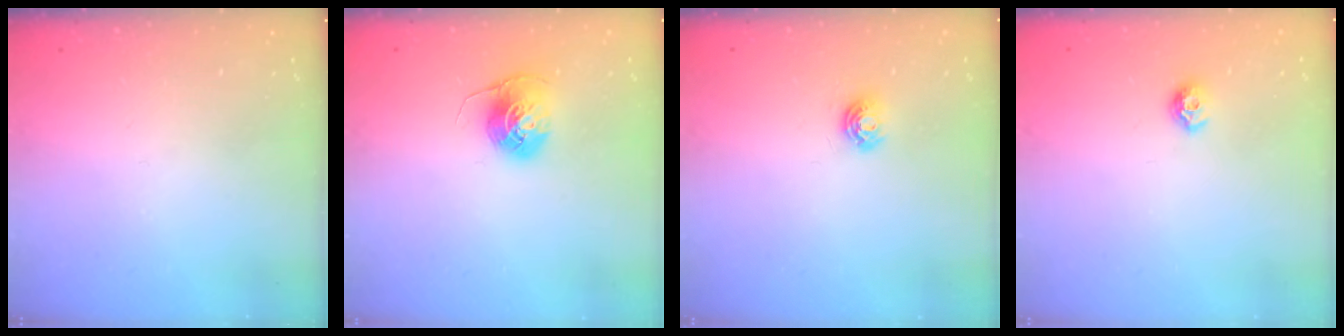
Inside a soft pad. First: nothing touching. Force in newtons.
{"total": 7.1, "press": 7.1, "slide": 0.5}
{"total": 5.0, "press": 5.0, "slide": 0.6}
{"total": 6.4, "press": 6.3, "slide": 0.9}